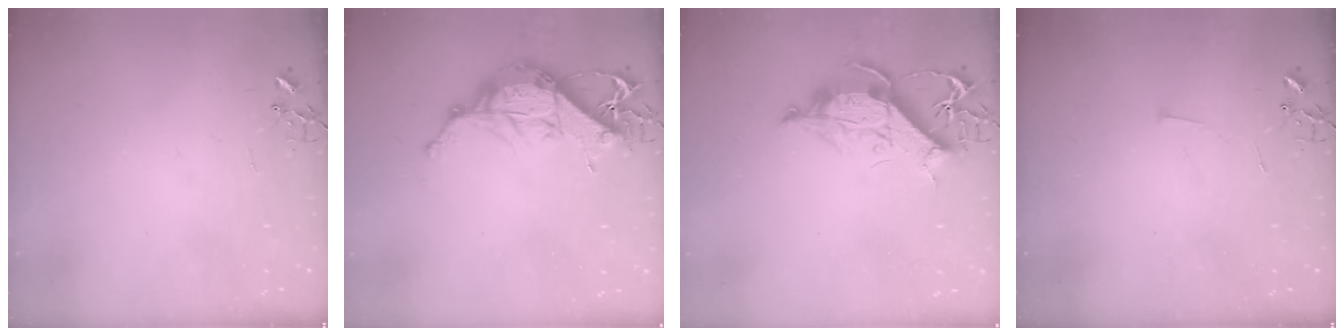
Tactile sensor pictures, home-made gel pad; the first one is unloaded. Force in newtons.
{"total": 13.2, "press": 13.2, "slide": 1.1}
{"total": 12.9, "press": 12.9, "slide": 1.5}
{"total": 3.0, "press": 2.9, "slide": 0.3}